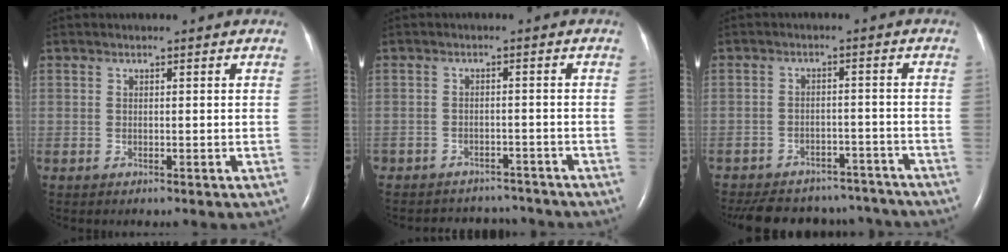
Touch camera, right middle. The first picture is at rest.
{"total": 7.2, "force": [-6.7, 2.7, 0.2], "torque": [-0.002, 0.014, -0.082]}
{"total": 18.0, "force": [-15.9, 6.9, 5.1], "torque": [-0.129, 0.004, -0.202]}